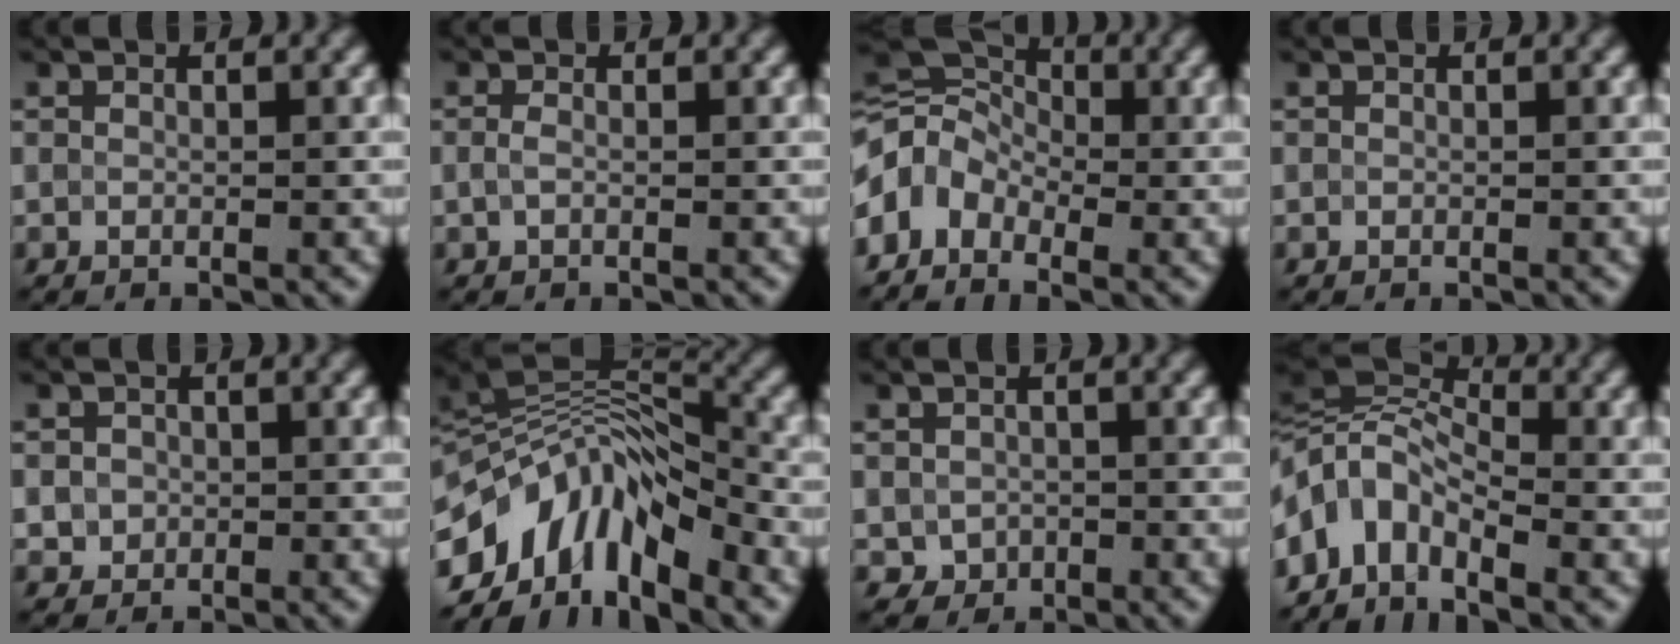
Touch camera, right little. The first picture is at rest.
{"total": 0.9, "force": [-0.1, 0.4, 0.7], "torque": [-0.022, -0.001, -0.006]}
{"total": 6.9, "force": [-2.3, 4.9, 4.3], "torque": [-0.075, 0.011, -0.064]}
{"total": 0.0}
{"total": 1.6, "force": [-0.1, 1.5, 0.5], "torque": [0.000, -0.006, 0.002]}
{"total": 10.0, "force": [-5.4, 5.1, 6.7], "torque": [-0.098, 0.008, -0.109]}
{"total": 1.8, "force": [-0.3, 1.6, 0.8], "torque": [-0.016, -0.007, -0.006]}
{"total": 6.8, "force": [-2.0, 4.1, 5.0], "torque": [-0.092, 0.018, -0.064]}